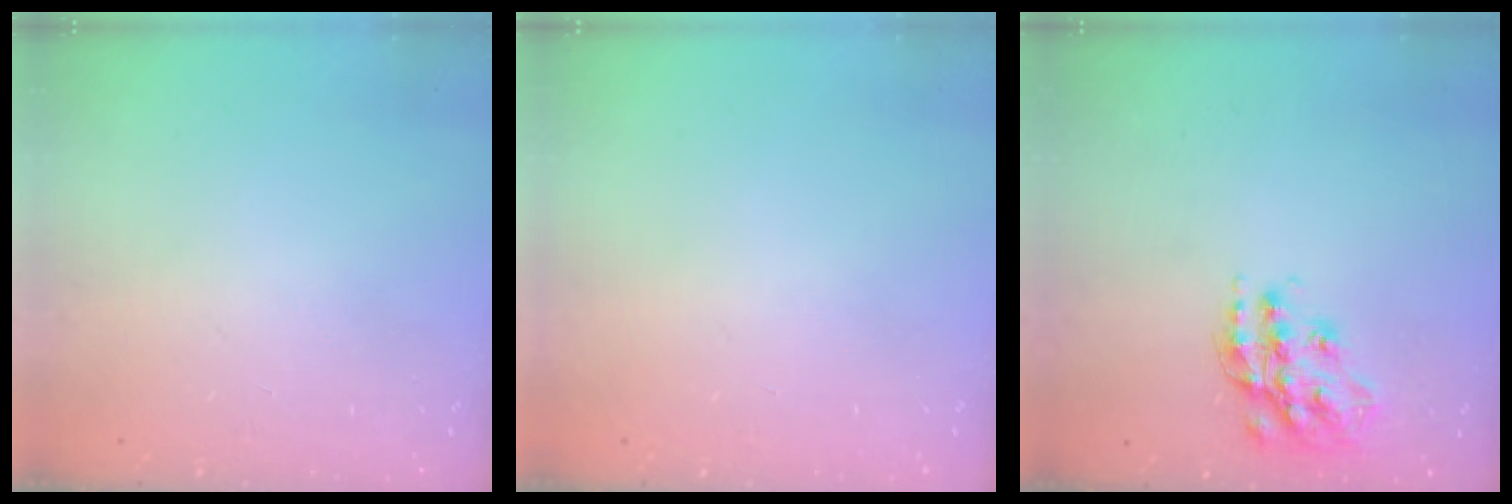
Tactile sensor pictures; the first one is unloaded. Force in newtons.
{"total": 0.0}
{"total": 16.3, "press": 16.3, "slide": 0.8}